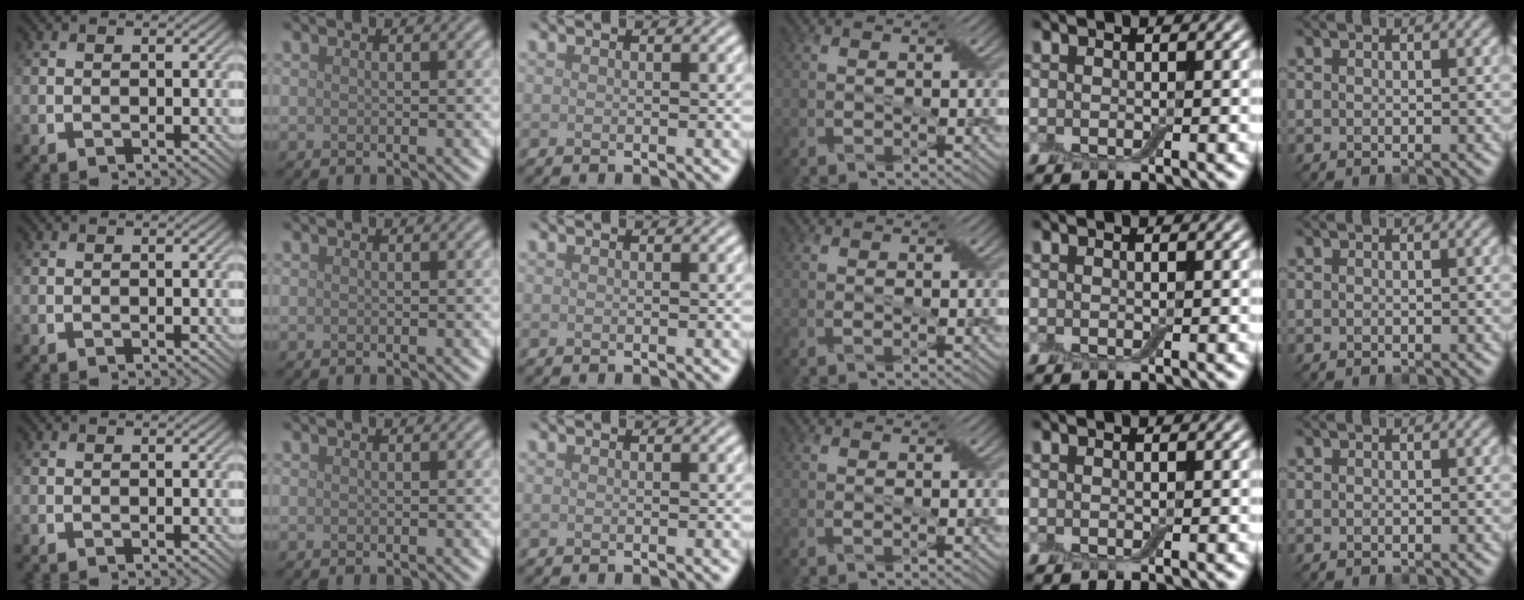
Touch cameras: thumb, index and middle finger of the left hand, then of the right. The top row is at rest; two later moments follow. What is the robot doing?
{"motion": "fold", "object": "bandage"}